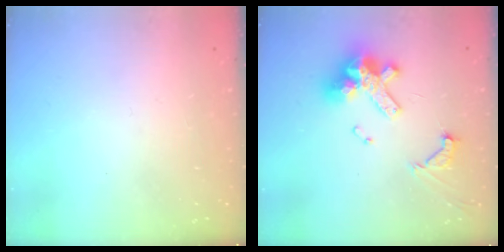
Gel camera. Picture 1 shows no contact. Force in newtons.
{"total": 14.0, "press": 13.8, "slide": 2.3}